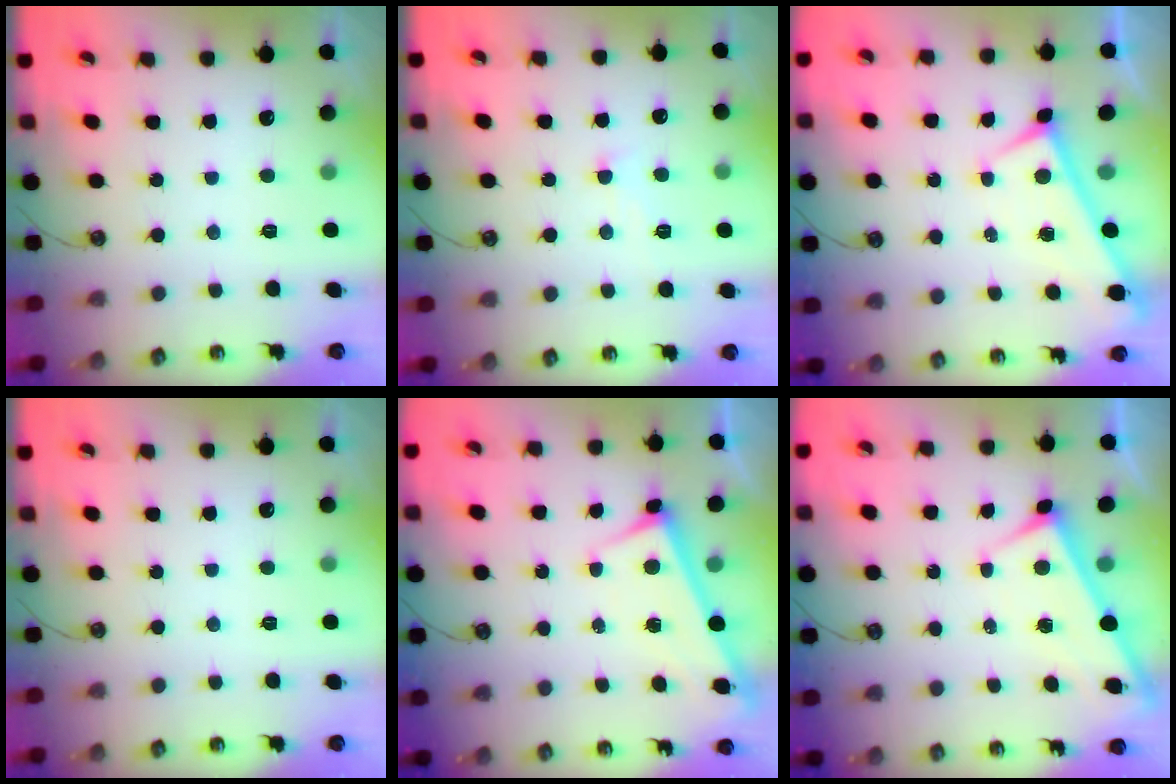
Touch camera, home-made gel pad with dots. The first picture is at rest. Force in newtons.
{"total": 1.9, "press": 1.8, "slide": 0.5}
{"total": 0.0}
{"total": 0.0}
{"total": 2.8, "press": 2.8, "slide": 0.2}
{"total": 2.8, "press": 2.8, "slide": 0.4}